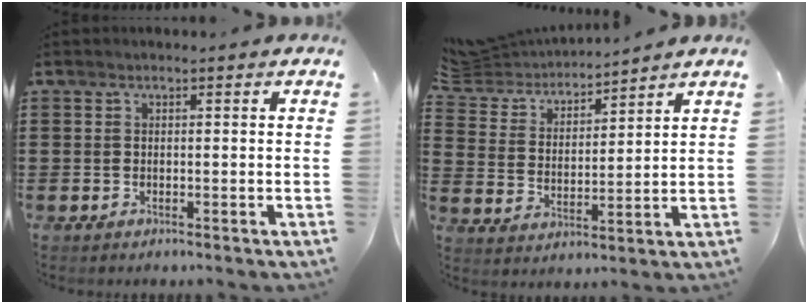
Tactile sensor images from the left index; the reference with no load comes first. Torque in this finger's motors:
{"motor_torque": [0.32, 0.33, -0.21, -0.06]}